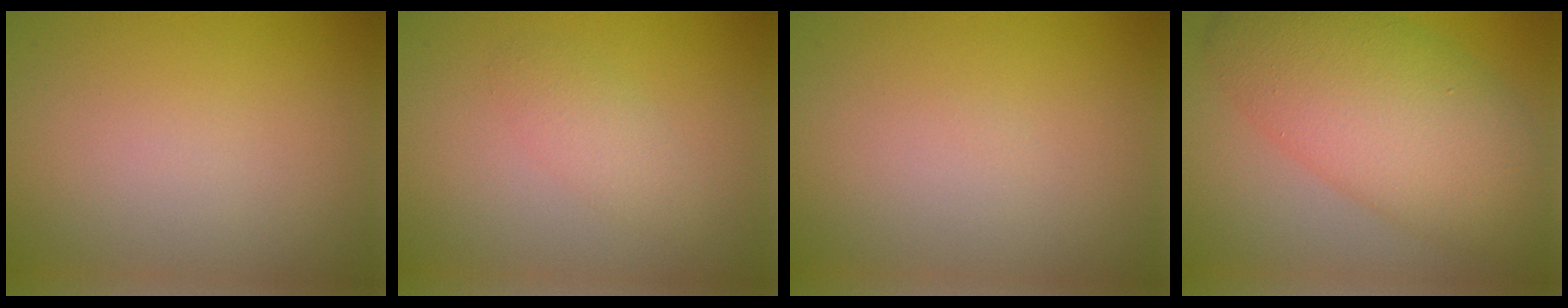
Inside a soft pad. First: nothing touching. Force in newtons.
{"total": 1.9, "press": 1.9, "slide": 0.2}
{"total": 0.0}
{"total": 10.3, "press": 10.3, "slide": 0.1}